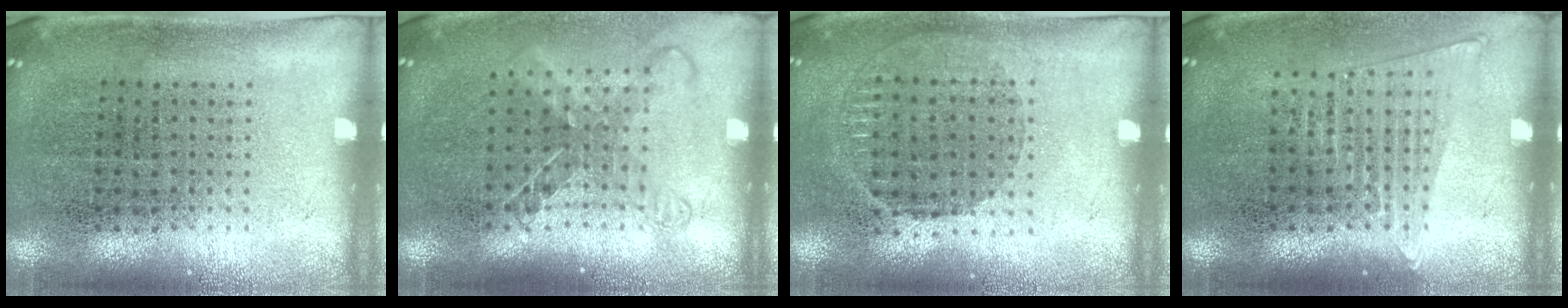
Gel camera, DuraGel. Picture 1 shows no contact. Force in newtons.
{"total": 1.7, "press": 1.3, "slide": 1.0}
{"total": 0.9, "press": 0.8, "slide": 0.4}
{"total": 1.4, "press": 1.3, "slide": 0.5}